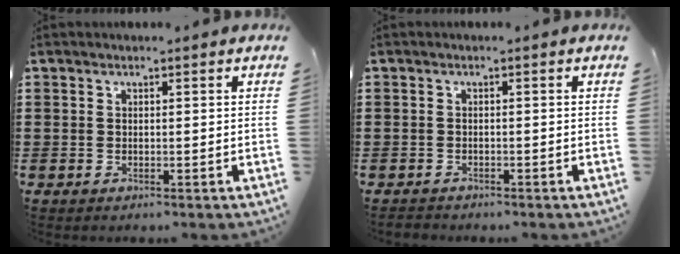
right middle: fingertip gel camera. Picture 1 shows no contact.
{"total": 0.8, "force": [-0.7, 0.2, 0.0], "torque": [-0.002, 0.002, -0.016]}